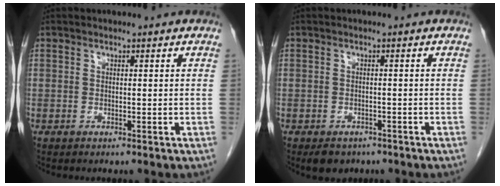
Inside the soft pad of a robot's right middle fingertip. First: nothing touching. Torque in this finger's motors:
{"motor_torque": [0.01, -0.01, 0.00, 0.00]}